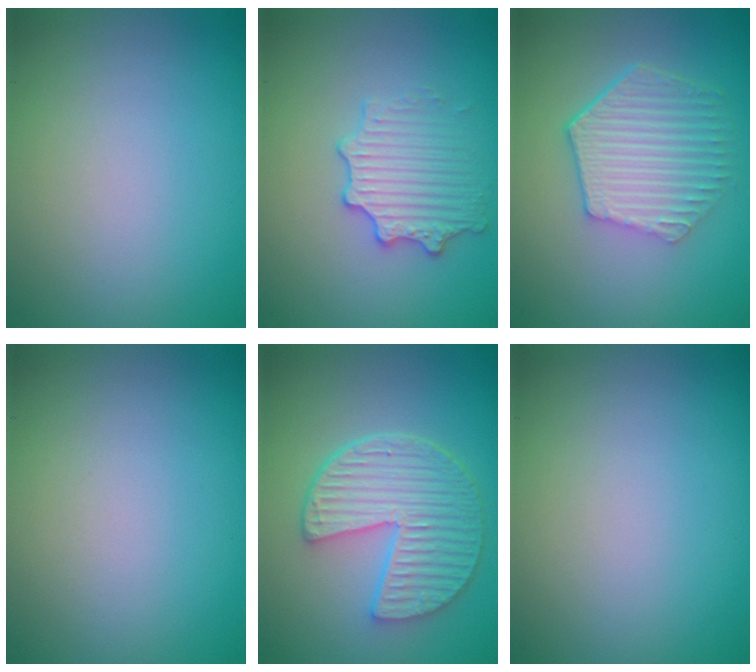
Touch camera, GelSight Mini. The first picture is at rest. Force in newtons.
{"total": 2.9, "press": 2.8, "slide": 0.5}
{"total": 5.8, "press": 4.3, "slide": 3.8}
{"total": 0.0}
{"total": 5.9, "press": 4.7, "slide": 3.5}
{"total": 0.0}